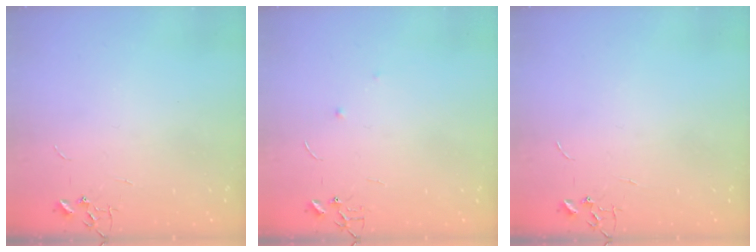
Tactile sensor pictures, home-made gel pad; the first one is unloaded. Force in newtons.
{"total": 4.7, "press": 4.7, "slide": 0.5}
{"total": 0.0}